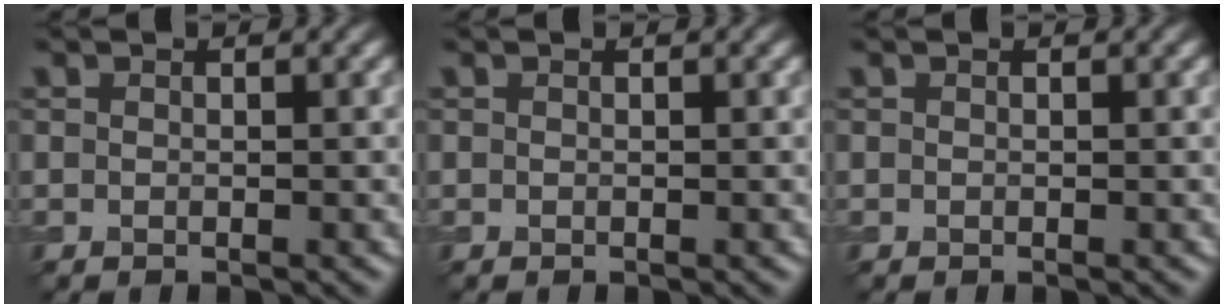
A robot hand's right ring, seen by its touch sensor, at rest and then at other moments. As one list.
[{"total": 0.0}, {"total": 0.0}]